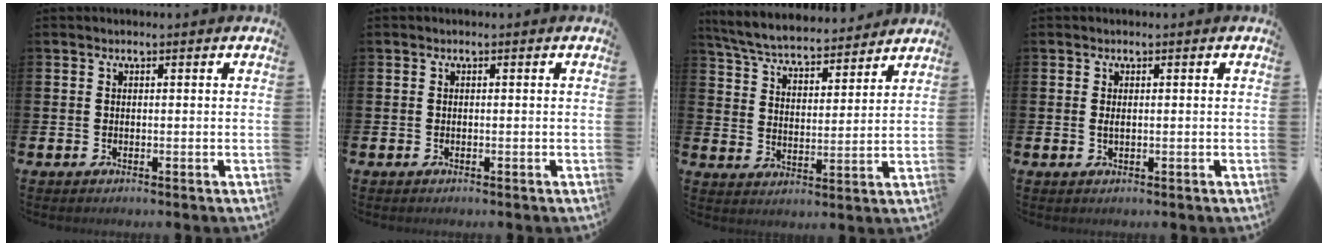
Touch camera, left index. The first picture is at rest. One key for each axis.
{"total": 0.0}
{"total": 6.3, "fx": 6.1, "fy": 1.0, "fz": 1.5, "tx": -0.062, "ty": -0.045, "tz": 0.104}
{"total": 0.7, "fx": 0.1, "fy": 0.2, "fz": 0.7, "tx": -0.011, "ty": 0.001, "tz": 0.000}